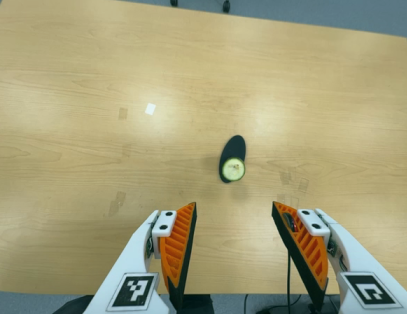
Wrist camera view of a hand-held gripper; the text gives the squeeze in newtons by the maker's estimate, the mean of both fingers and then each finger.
{"total": 0.0}